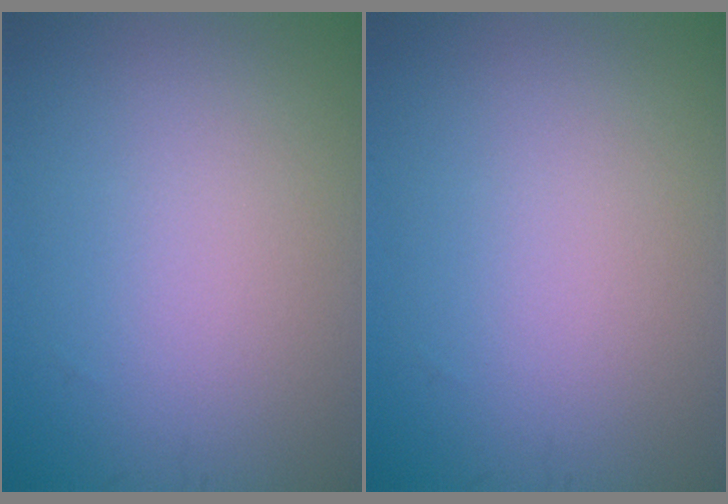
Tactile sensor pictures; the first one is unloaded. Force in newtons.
{"total": 0.0}